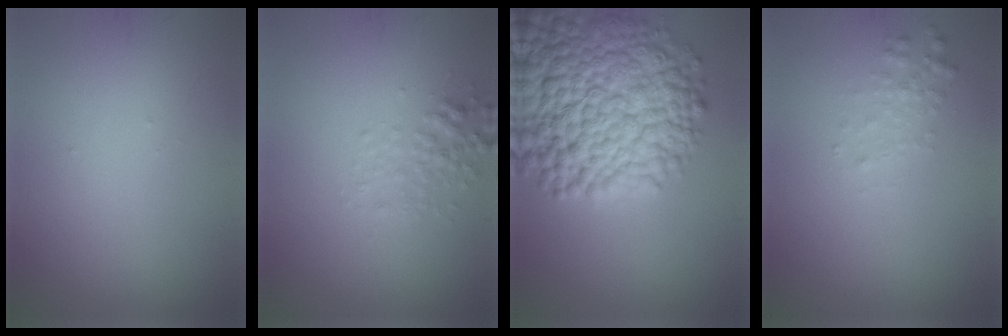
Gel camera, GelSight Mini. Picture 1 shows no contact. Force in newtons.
{"total": 2.0, "press": 2.0, "slide": 0.1}
{"total": 14.5, "press": 14.5, "slide": 0.6}
{"total": 1.3, "press": 1.3, "slide": 0.0}